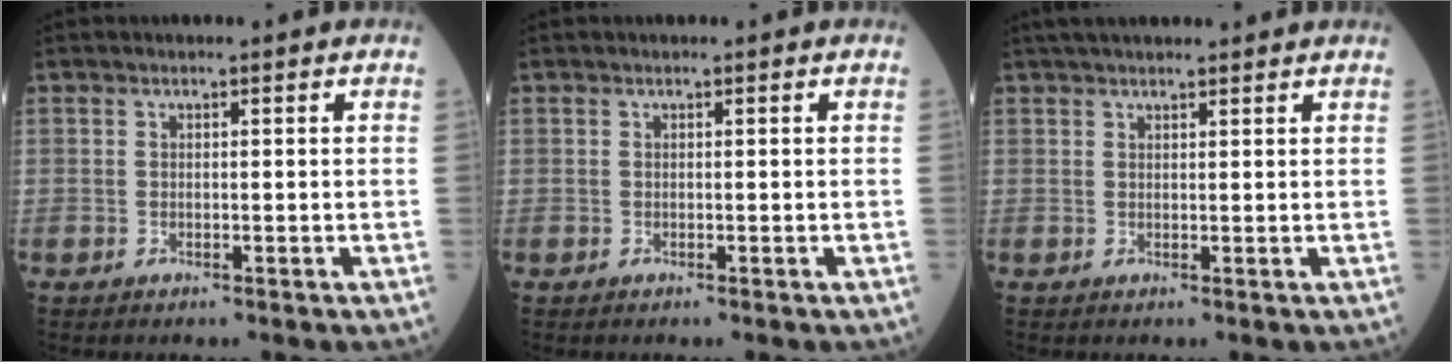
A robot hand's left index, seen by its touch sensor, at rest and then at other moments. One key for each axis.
{"total": 0.0}
{"total": 7.7, "fx": 6.8, "fy": 1.2, "fz": 3.4, "tx": -0.048, "ty": 0.039, "tz": 0.098}